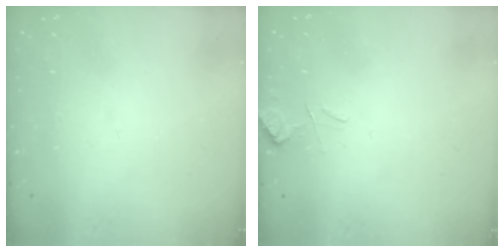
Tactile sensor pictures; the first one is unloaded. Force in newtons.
{"total": 2.5, "press": 2.5, "slide": 0.5}